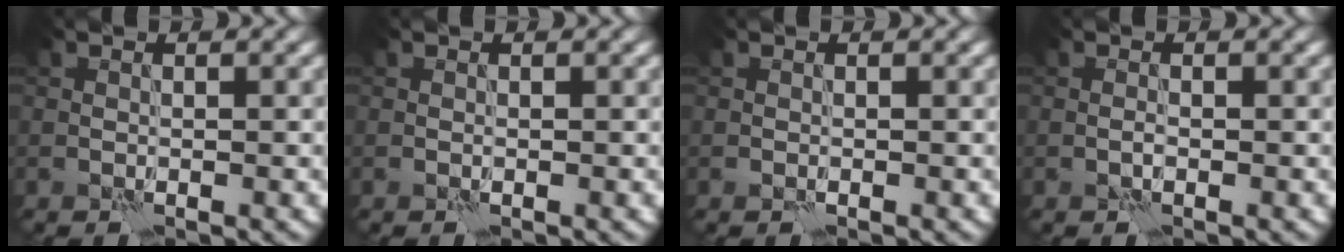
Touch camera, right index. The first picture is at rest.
{"total": 0.0}
{"total": 0.0}
{"total": 0.0}